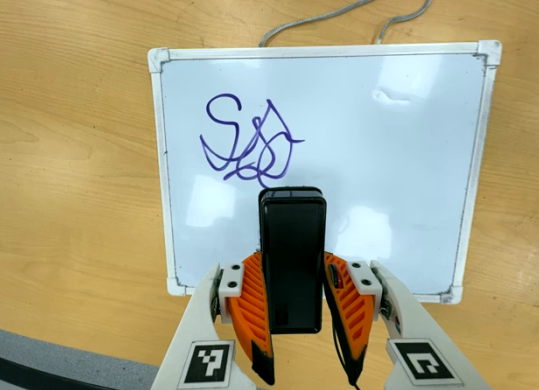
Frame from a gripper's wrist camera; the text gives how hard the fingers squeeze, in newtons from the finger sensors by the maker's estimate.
{"total": 5.0, "left": 3.6, "right": 6.4}